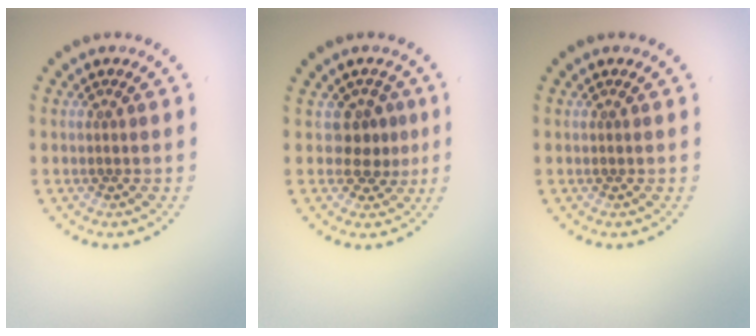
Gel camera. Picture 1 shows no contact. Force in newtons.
{"total": 2.3, "press": 1.5, "slide": 1.7}
{"total": 0.0}